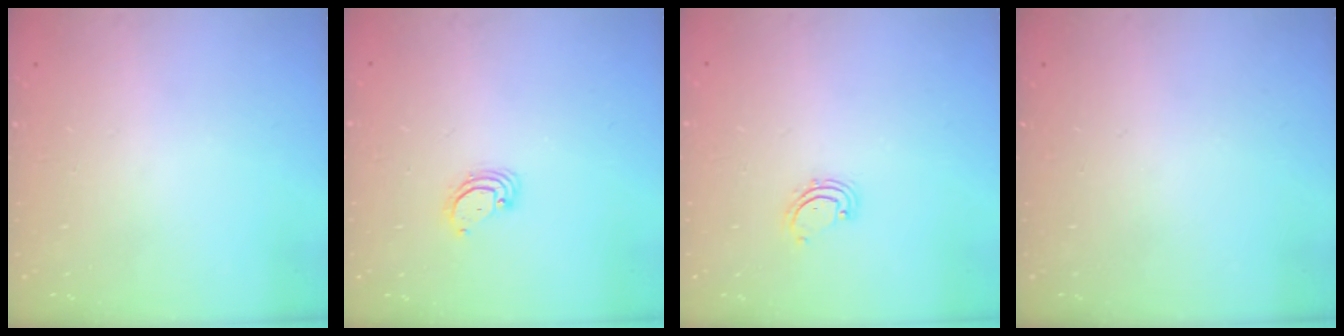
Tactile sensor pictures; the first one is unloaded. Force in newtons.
{"total": 3.4, "press": 3.4, "slide": 0.1}
{"total": 2.6, "press": 2.6, "slide": 0.3}
{"total": 0.0}